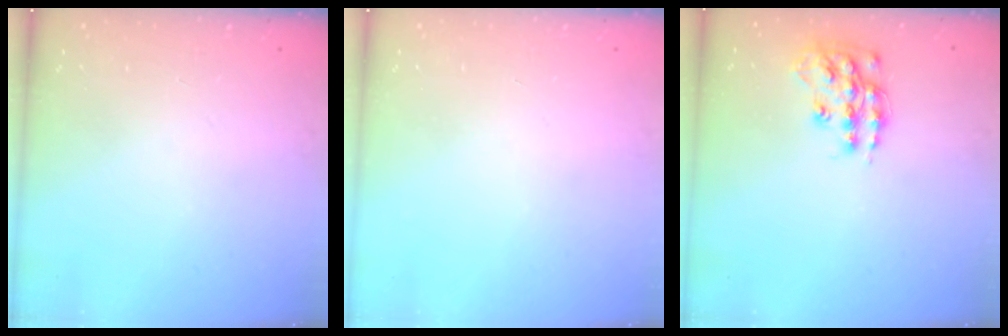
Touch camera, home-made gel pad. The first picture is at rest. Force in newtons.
{"total": 0.0}
{"total": 13.7, "press": 13.7, "slide": 0.9}